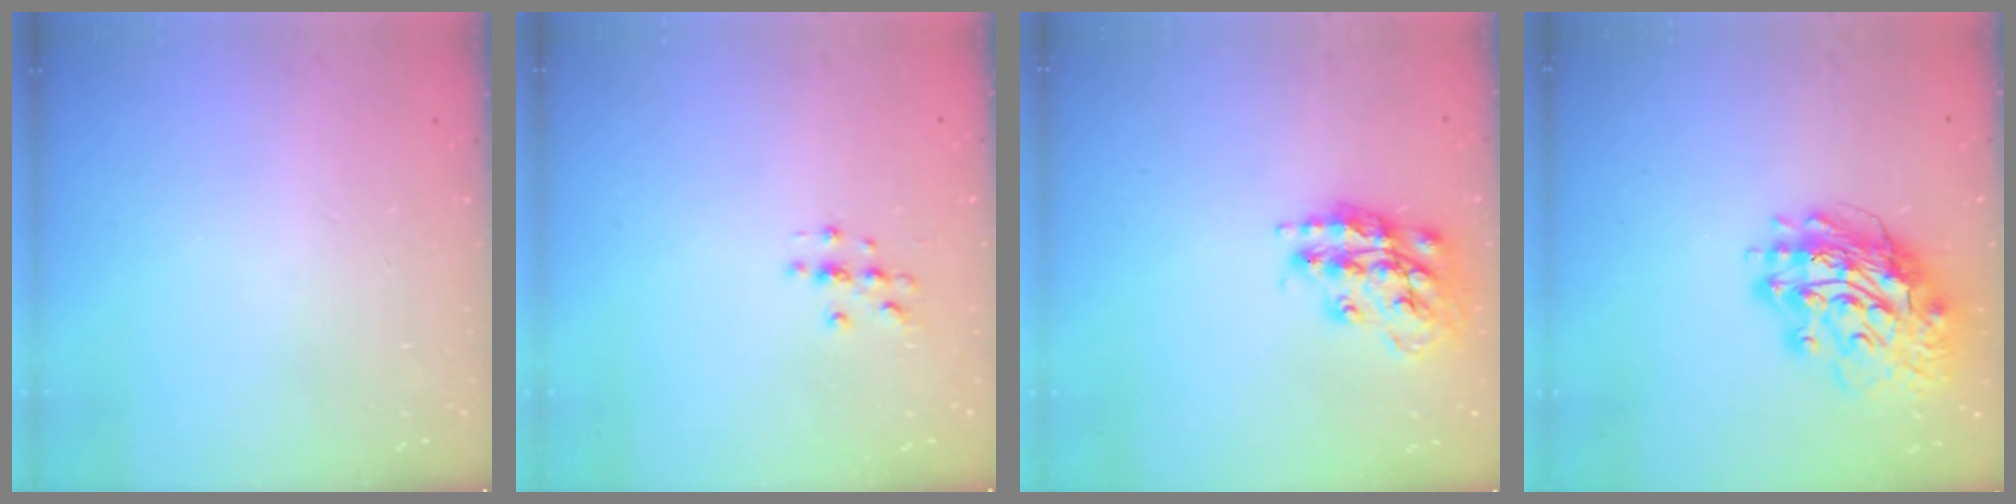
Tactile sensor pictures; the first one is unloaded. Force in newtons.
{"total": 2.0, "press": 2.0, "slide": 0.2}
{"total": 16.8, "press": 16.7, "slide": 1.5}
{"total": 16.2, "press": 16.1, "slide": 2.1}